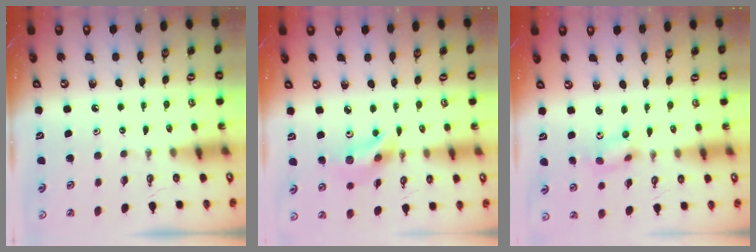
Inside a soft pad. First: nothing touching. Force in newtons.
{"total": 10.7, "press": 10.1, "slide": 3.6}
{"total": 2.6, "press": 2.4, "slide": 1.0}